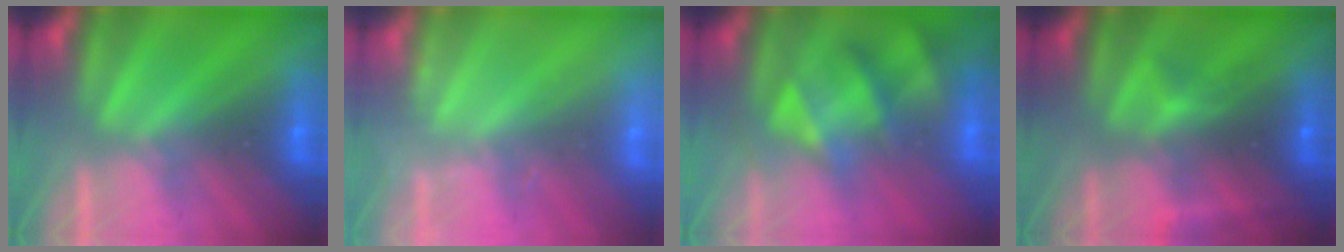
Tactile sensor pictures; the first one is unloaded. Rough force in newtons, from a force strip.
{"total": 2.3}
{"total": 4.8}
{"total": 2.5}